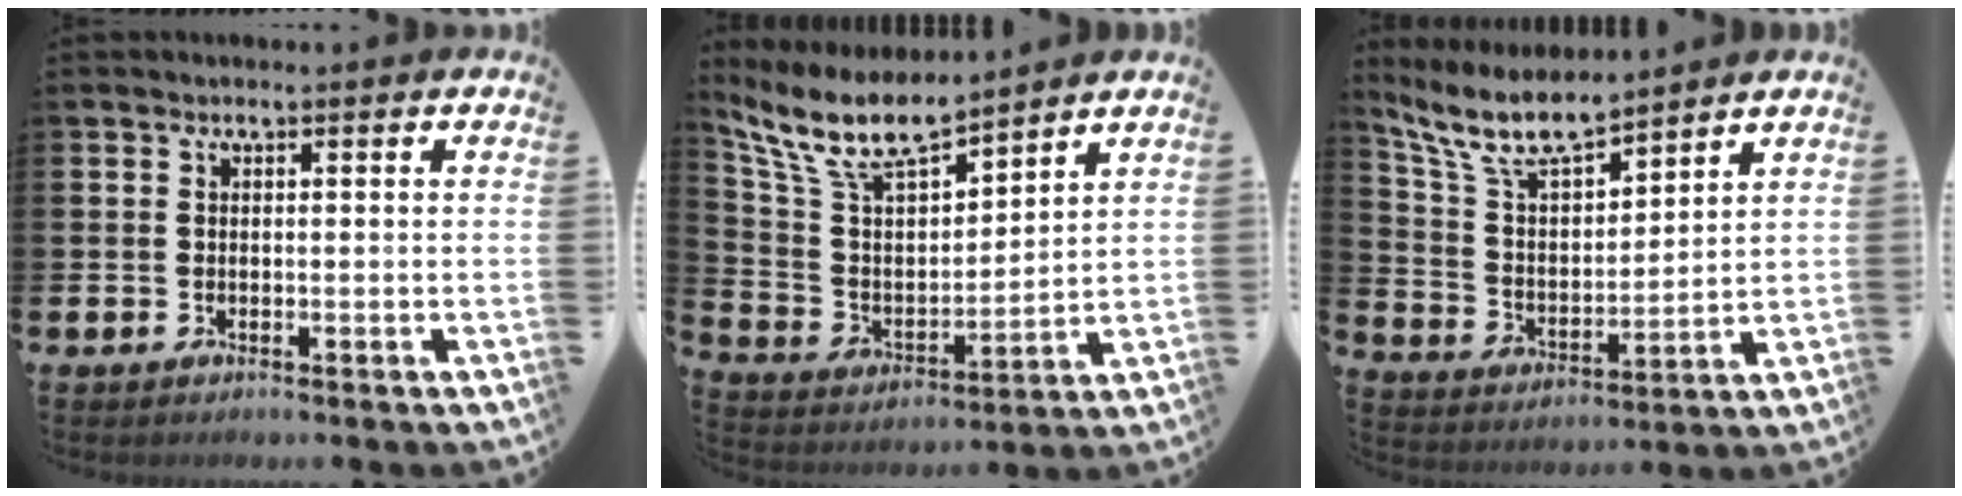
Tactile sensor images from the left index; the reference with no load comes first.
{"total": 9.7, "force": [8.4, 2.4, 4.2], "torque": [-0.121, -0.047, 0.148]}
{"total": 9.0, "force": [7.9, 2.1, 3.8], "torque": [-0.107, -0.037, 0.142]}